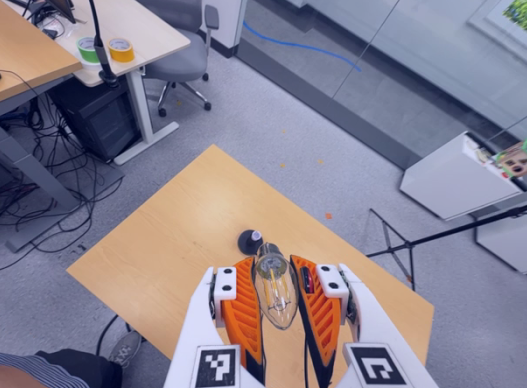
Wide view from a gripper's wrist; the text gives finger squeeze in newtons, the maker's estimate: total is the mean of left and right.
{"total": 22.9, "left": 24.7, "right": 21.0}